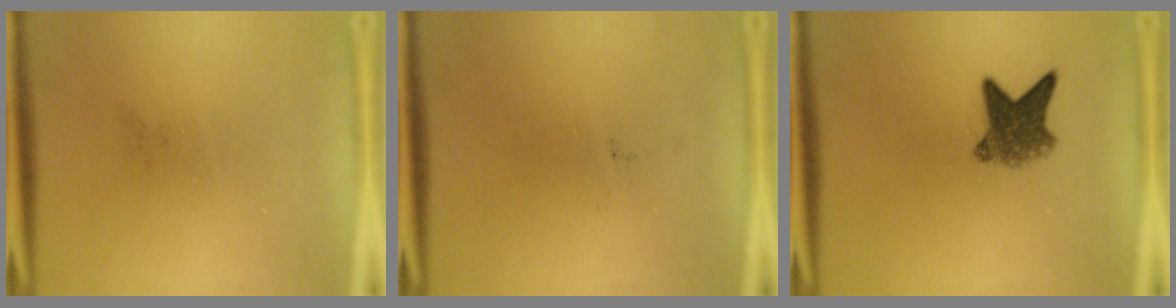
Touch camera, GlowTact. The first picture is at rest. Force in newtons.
{"total": 0.0}
{"total": 5.6}